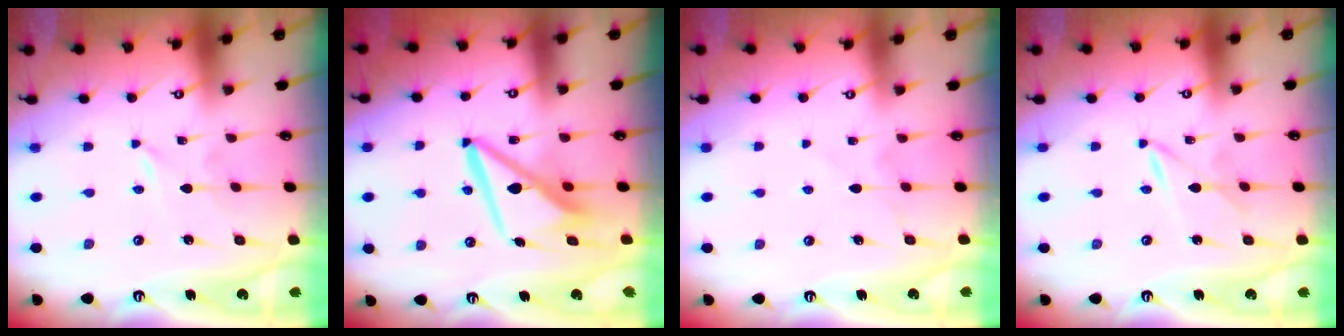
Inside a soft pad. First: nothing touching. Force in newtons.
{"total": 9.7, "press": 9.6, "slide": 1.0}
{"total": 5.3, "press": 5.2, "slide": 0.5}
{"total": 1.9, "press": 1.9, "slide": 0.1}